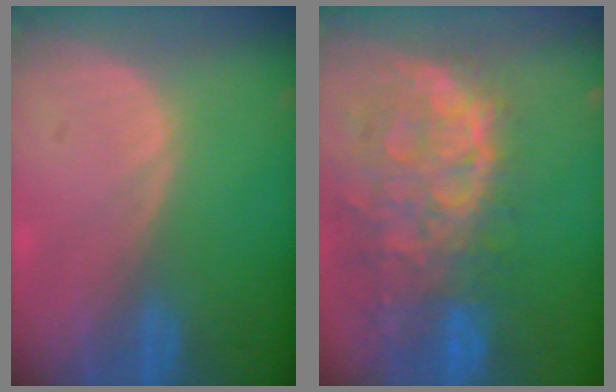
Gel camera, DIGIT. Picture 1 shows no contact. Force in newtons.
{"total": 13.6, "press": 11.1, "slide": 7.8}